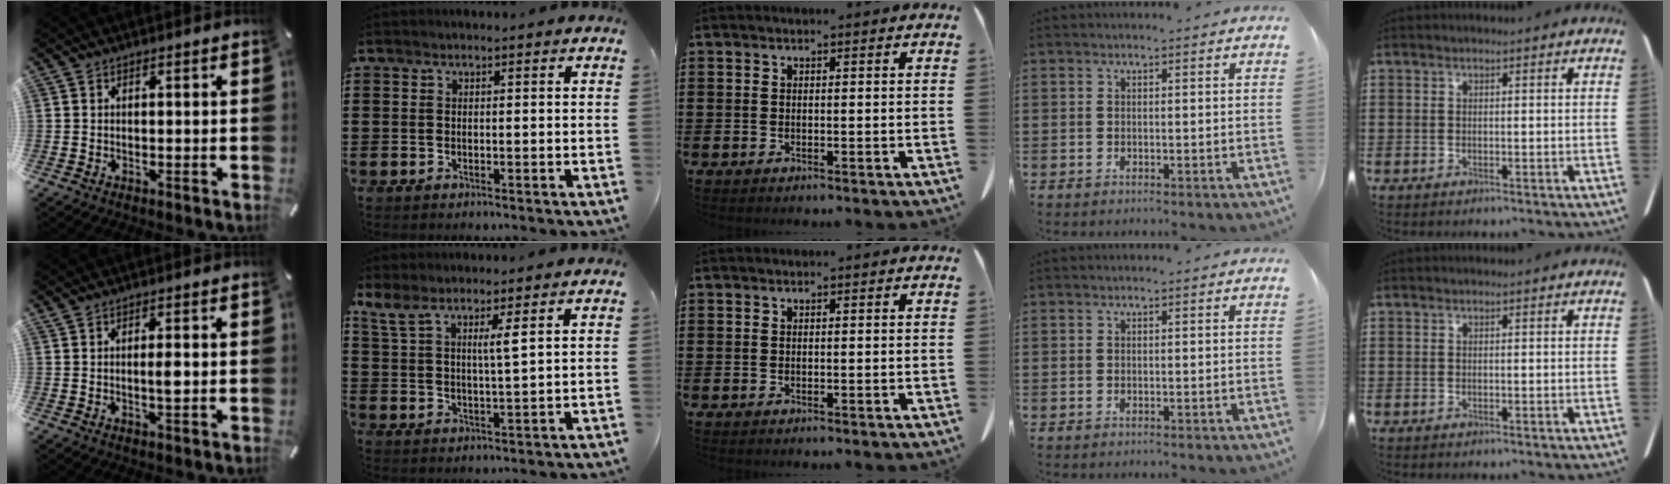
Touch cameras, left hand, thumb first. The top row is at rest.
{"thumb": {"total": 2.9, "force": [0.2, 0.6, 2.8], "torque": [-0.052, -0.002, 0.001]}, "index": {"total": 4.9, "force": [3.4, 0.5, 3.5], "torque": [-0.081, -0.008, 0.057]}}